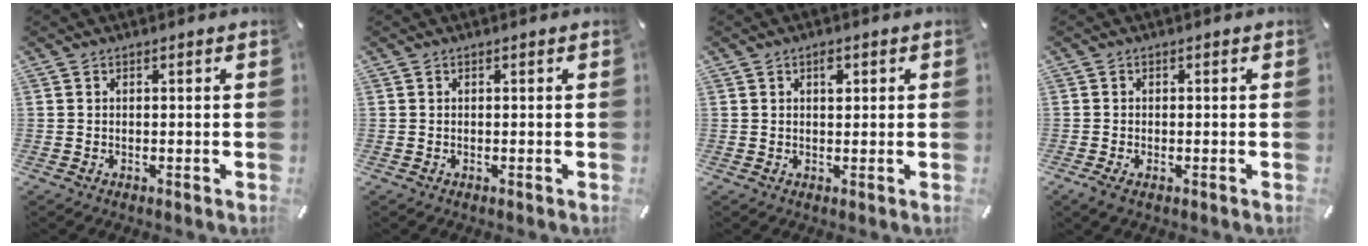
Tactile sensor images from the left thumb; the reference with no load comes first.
{"total": 0.0}
{"total": 2.3, "force": [0.8, 1.4, 1.6], "torque": [-0.018, -0.003, 0.011]}
{"total": 1.4, "force": [-0.5, 0.8, 1.0], "torque": [-0.019, 0.000, -0.008]}